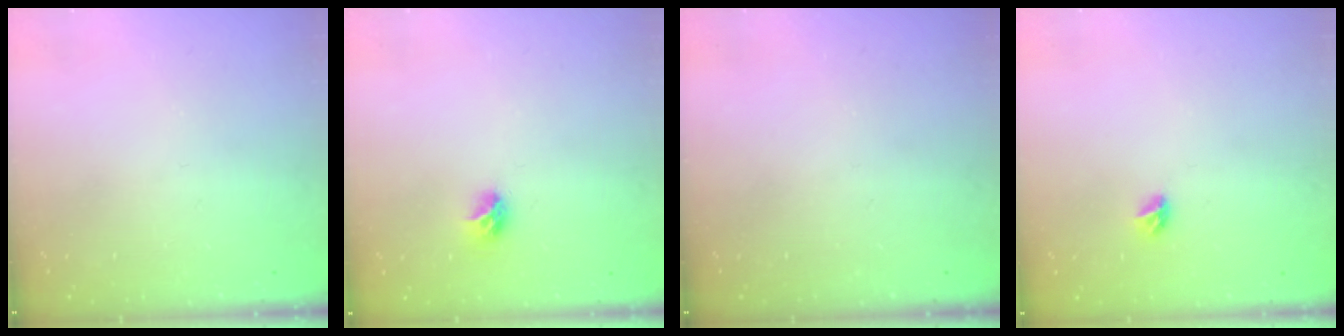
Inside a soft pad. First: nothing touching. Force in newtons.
{"total": 7.5, "press": 7.4, "slide": 0.7}
{"total": 0.0}
{"total": 4.5, "press": 4.4, "slide": 0.9}